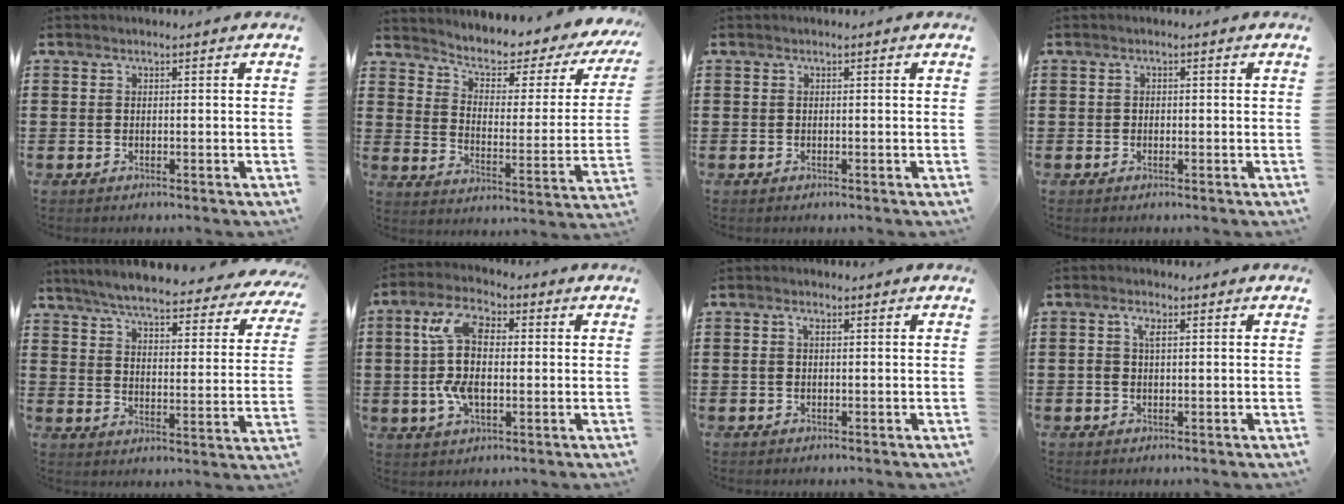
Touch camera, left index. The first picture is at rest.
{"total": 3.8, "force": [2.6, 1.5, 2.3], "torque": [-0.055, -0.026, 0.031]}
{"total": 0.0}
{"total": 0.6, "force": [-0.2, 0.5, 0.1], "torque": [-0.004, 0.003, -0.004]}
{"total": 6.3, "force": [5.9, 0.1, 2.4], "torque": [-0.074, -0.039, 0.098]}
{"total": 10.5, "force": [1.0, 5.4, 8.9], "torque": [-0.204, 0.009, 0.010]}
{"total": 1.5, "force": [0.3, 0.7, 1.2], "torque": [-0.027, 0.006, 0.004]}
{"total": 2.4, "force": [0.5, 1.2, 2.1], "torque": [-0.052, 0.007, 0.004]}